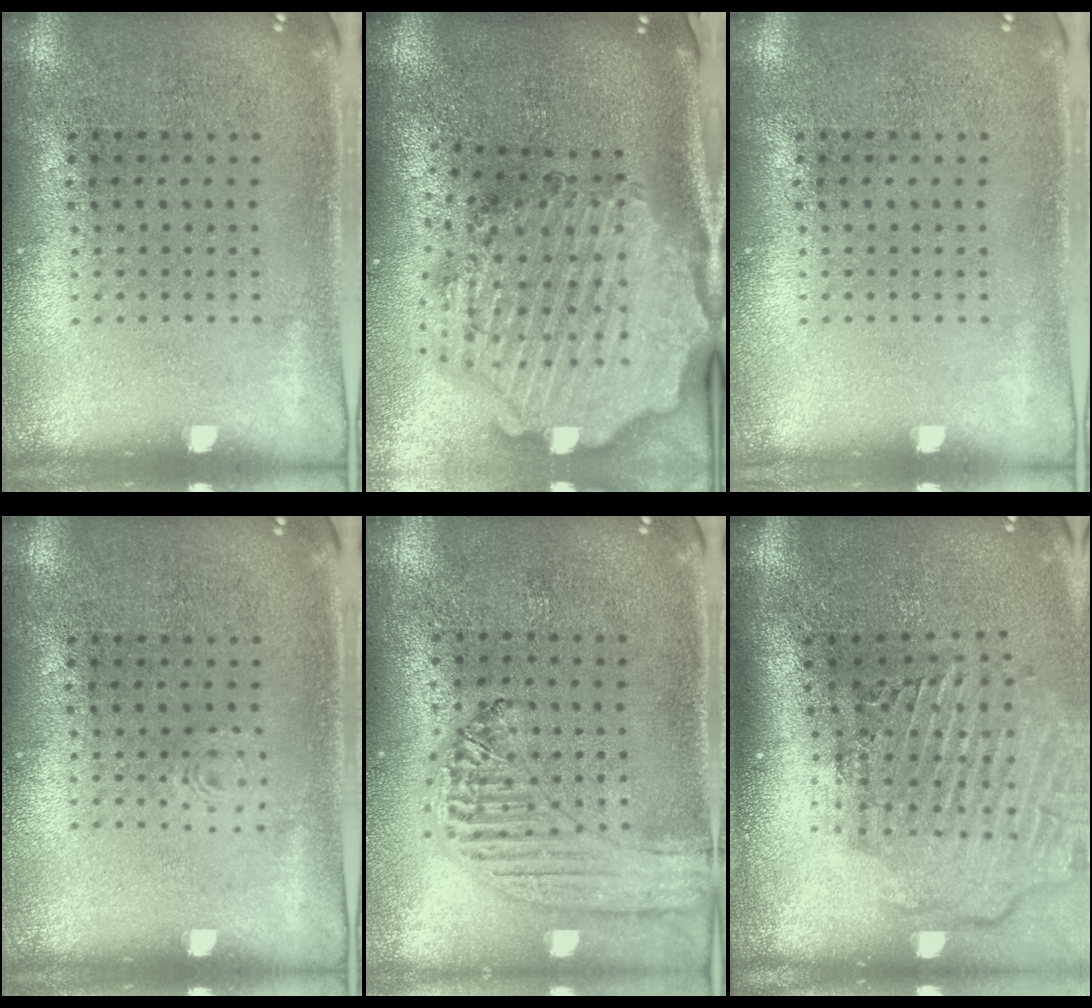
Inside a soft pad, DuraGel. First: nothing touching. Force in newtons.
{"total": 3.9, "press": 3.3, "slide": 2.2}
{"total": 0.0}
{"total": 0.8, "press": 0.8, "slide": 0.2}
{"total": 1.3, "press": 1.3, "slide": 0.3}
{"total": 2.9, "press": 2.2, "slide": 1.8}